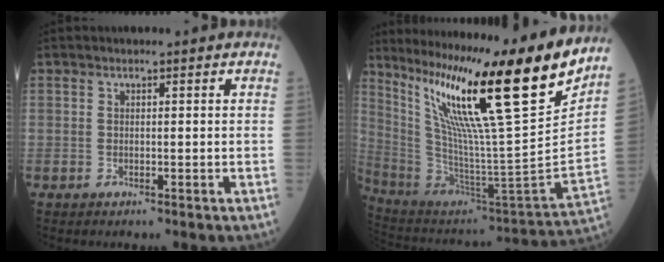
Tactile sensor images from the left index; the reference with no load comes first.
{"total": 27.3, "force": [18.8, -1.5, 19.7], "torque": [-0.324, -0.061, 0.313]}